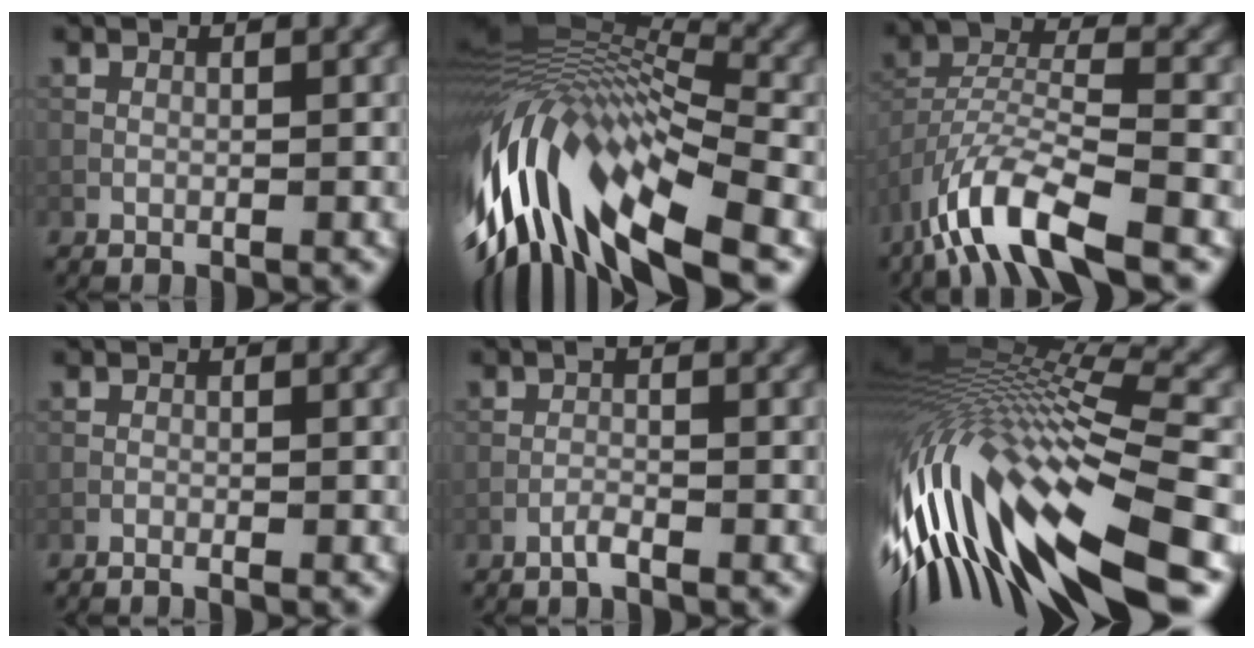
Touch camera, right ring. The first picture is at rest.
{"total": 15.1, "force": [-4.3, 6.7, 12.8], "torque": [-0.261, 0.002, -0.074]}
{"total": 9.1, "force": [-6.0, 2.6, 6.3], "torque": [-0.119, -0.001, -0.121]}
{"total": 0.9, "force": [-0.7, -0.2, 0.5], "torque": [-0.016, 0.002, -0.016]}
{"total": 1.3, "force": [-0.9, 0.0, 0.9], "torque": [-0.020, 0.003, -0.019]}
{"total": 16.4, "force": [-4.1, 4.9, 15.1], "torque": [-0.307, 0.015, -0.072]}